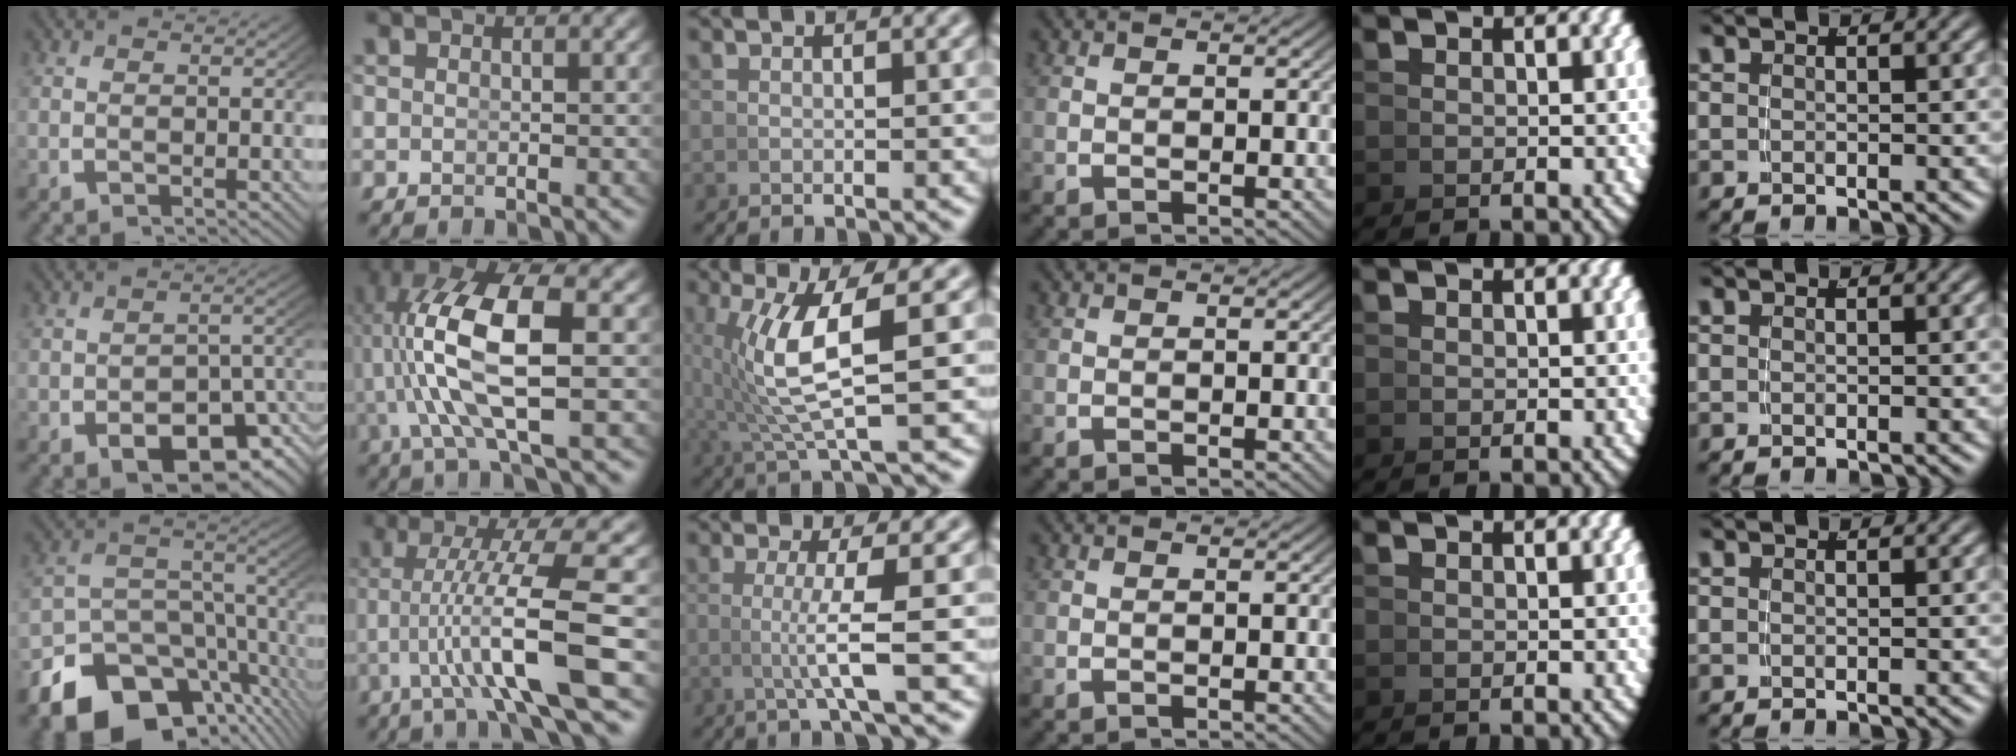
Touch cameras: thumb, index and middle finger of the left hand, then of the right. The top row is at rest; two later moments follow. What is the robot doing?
{"motion": "grasp_and_lifting", "object": "whiteboard"}